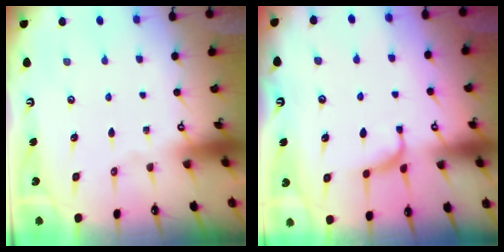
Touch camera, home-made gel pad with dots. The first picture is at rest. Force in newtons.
{"total": 1.7, "press": 1.6, "slide": 0.5}